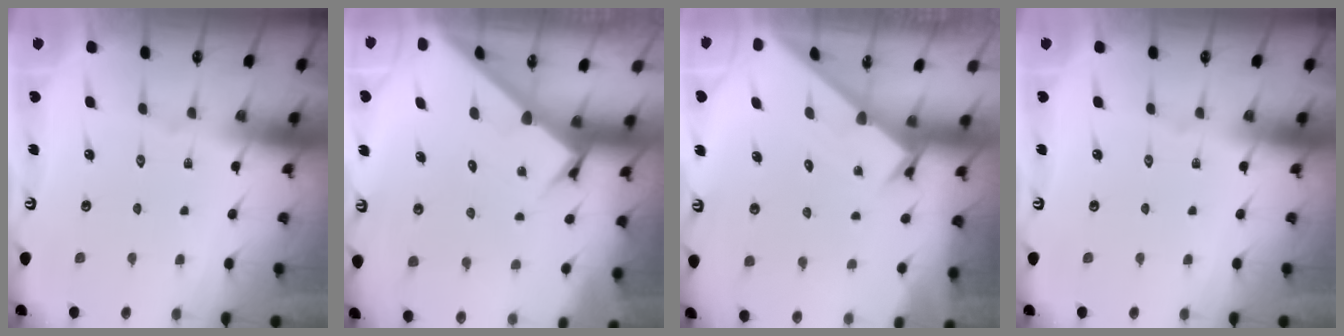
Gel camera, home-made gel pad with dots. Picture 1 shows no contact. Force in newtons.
{"total": 2.9, "press": 2.9, "slide": 0.2}
{"total": 1.7, "press": 1.7, "slide": 0.1}
{"total": 0.0}